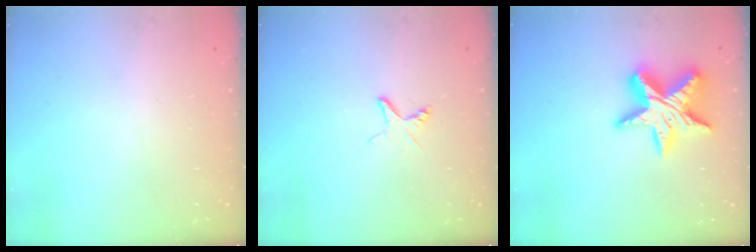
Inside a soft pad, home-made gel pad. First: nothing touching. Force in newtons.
{"total": 3.9, "press": 3.9, "slide": 0.4}
{"total": 16.7, "press": 16.7, "slide": 1.1}